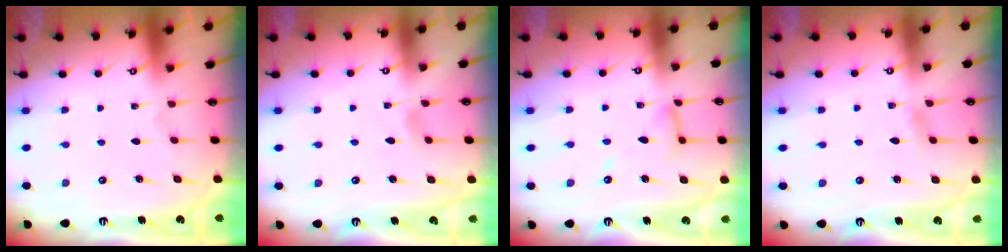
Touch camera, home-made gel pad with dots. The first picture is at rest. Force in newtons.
{"total": 2.9, "press": 2.9, "slide": 0.4}
{"total": 7.5, "press": 7.5, "slide": 0.6}
{"total": 2.6, "press": 2.6, "slide": 0.3}